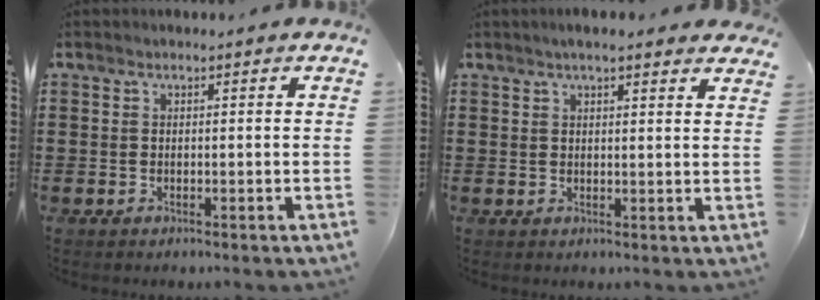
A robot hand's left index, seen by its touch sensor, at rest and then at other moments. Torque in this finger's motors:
{"motor_torque": [0.49, -0.21, 0.21, 0.07]}